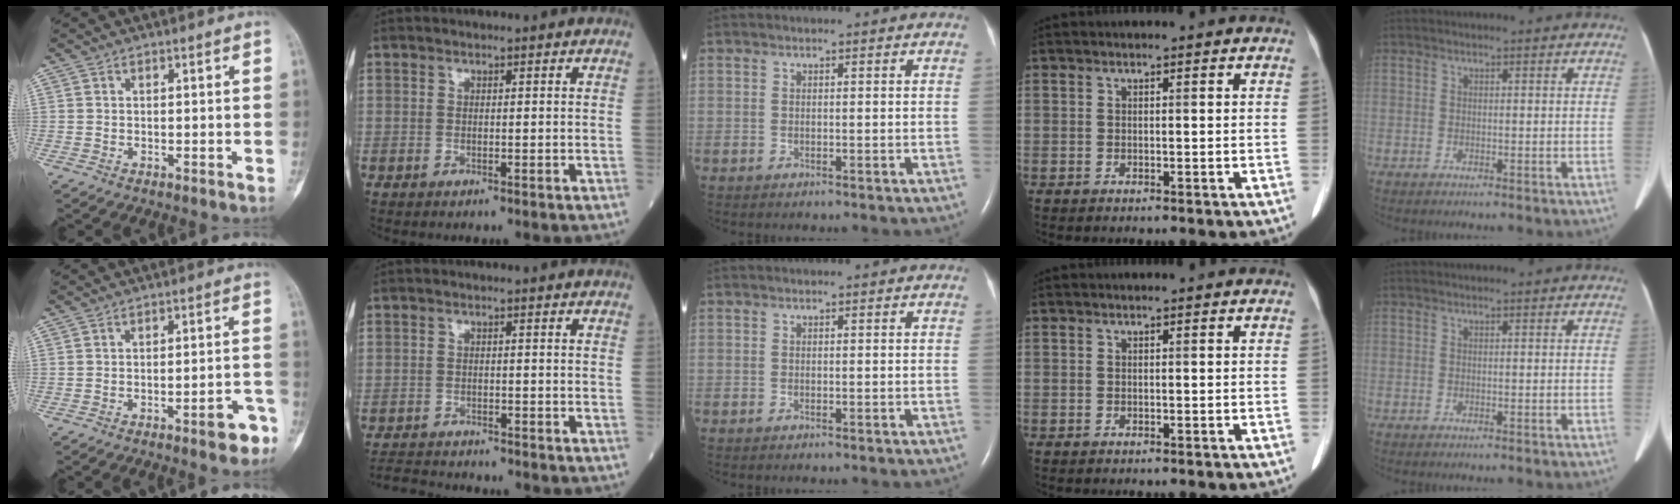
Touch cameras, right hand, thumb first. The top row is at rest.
{"thumb": {"total": 5.9, "force": [-3.5, 1.7, 4.4], "torque": [-0.044, 0.031, -0.042]}, "index": {"total": 5.2, "force": [-5.2, 0.3, 0.7], "torque": [-0.009, -0.016, -0.088]}}